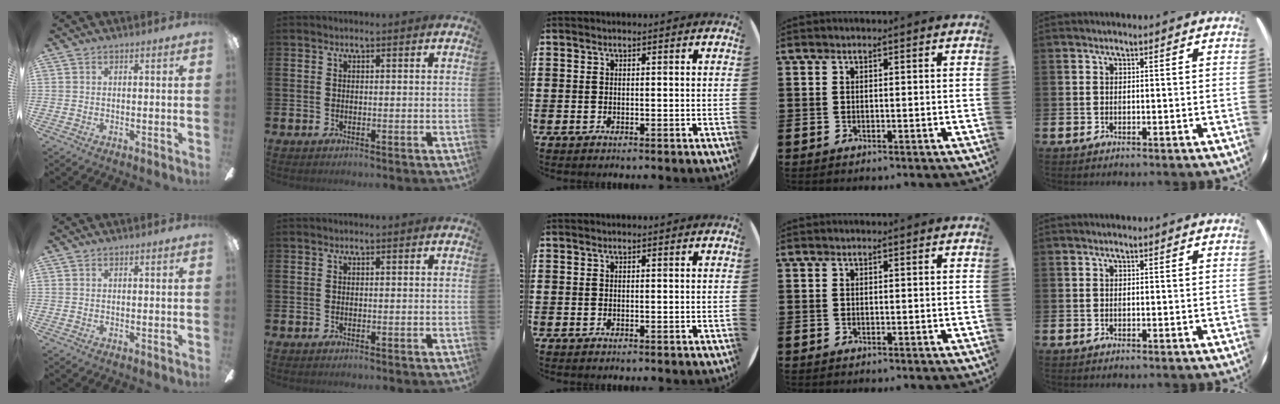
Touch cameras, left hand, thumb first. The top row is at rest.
{}